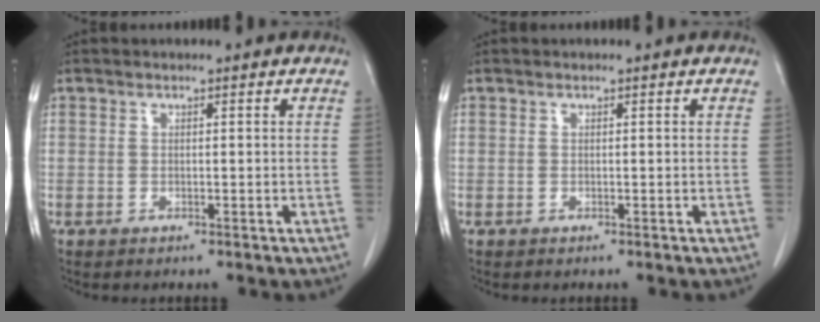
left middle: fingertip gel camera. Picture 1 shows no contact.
{"total": 0.0}